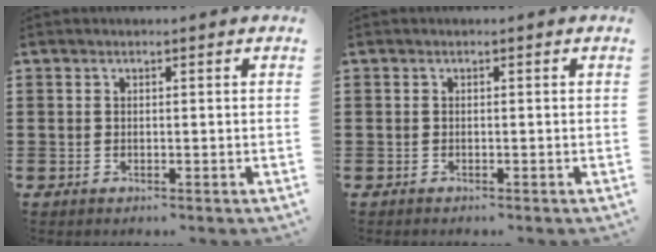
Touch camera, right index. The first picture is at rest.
{"total": 0.0}